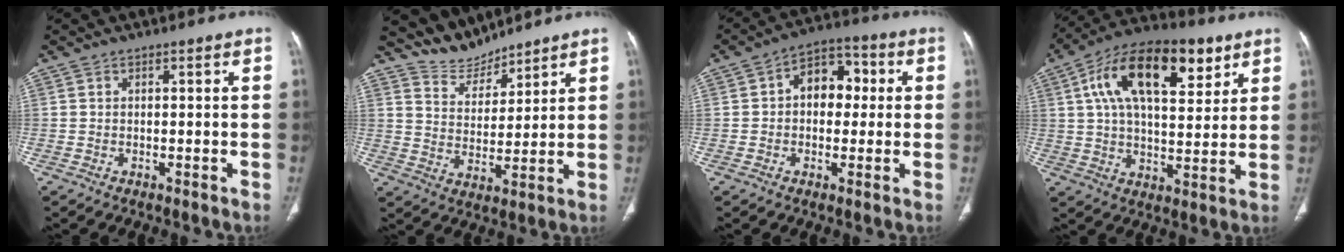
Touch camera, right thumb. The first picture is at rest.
{"total": 7.0, "force": [6.7, 2.1, -0.2], "torque": [0.020, -0.048, 0.140]}
{"total": 9.6, "force": [1.2, 6.7, 6.8], "torque": [-0.064, 0.027, 0.011]}
{"total": 21.0, "force": [8.8, 10.0, 16.2], "torque": [-0.252, 0.000, 0.142]}